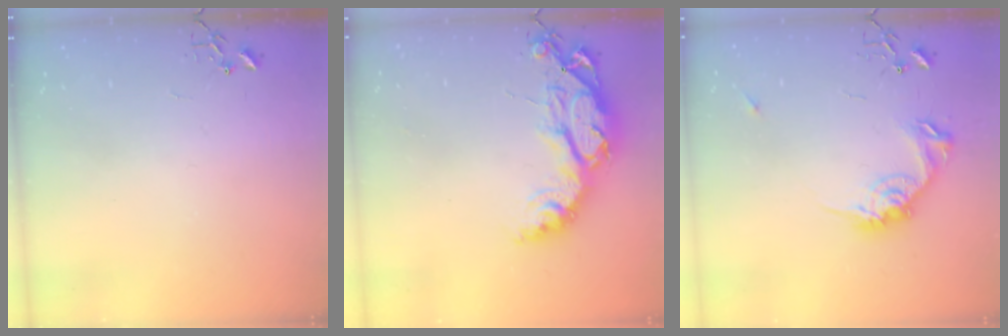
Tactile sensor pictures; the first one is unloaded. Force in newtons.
{"total": 18.0, "press": 17.9, "slide": 1.7}
{"total": 14.1, "press": 14.1, "slide": 0.3}